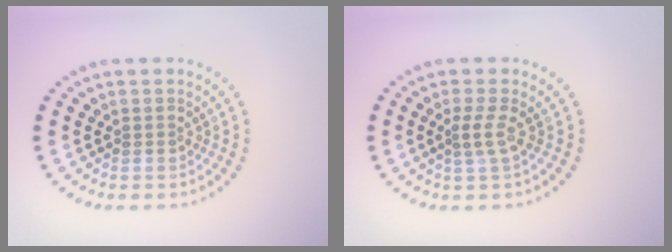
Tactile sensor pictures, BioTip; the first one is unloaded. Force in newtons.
{"total": 1.6, "press": 1.1, "slide": 1.2}